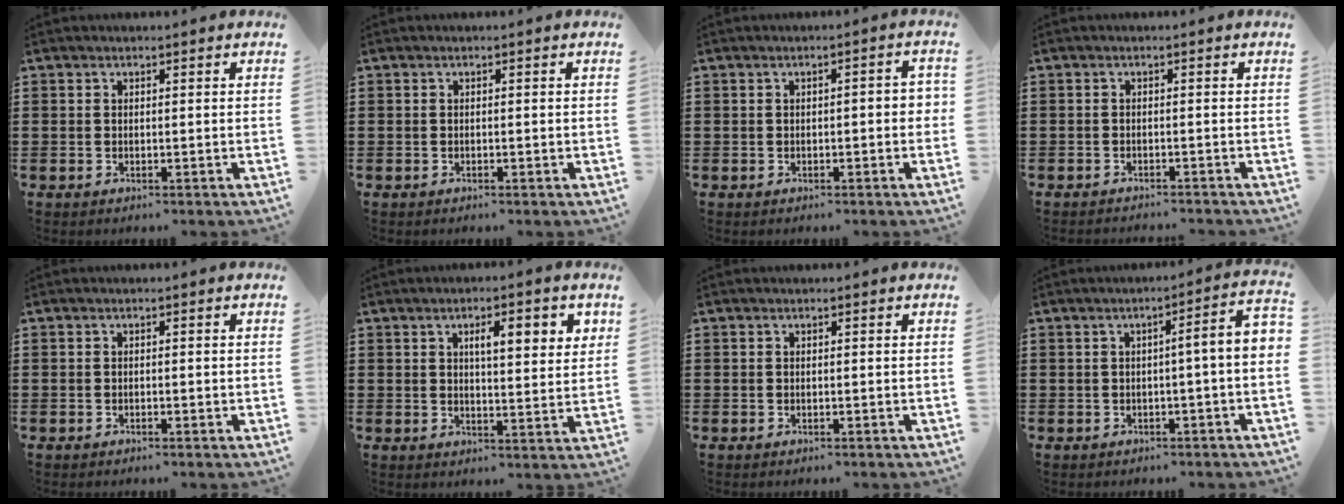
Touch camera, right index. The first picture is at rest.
{"total": 0.0}
{"total": 1.7, "force": [-0.5, 0.5, 1.5], "torque": [-0.027, -0.001, -0.011]}
{"total": 1.0, "force": [-1.0, -0.1, 0.1], "torque": [-0.004, 0.002, -0.020]}
{"total": 0.0}
{"total": 5.5, "force": [2.1, 1.6, 4.8], "torque": [-0.074, -0.002, 0.027]}
{"total": 0.0}
{"total": 4.1, "force": [-0.8, -0.1, 4.0], "torque": [-0.071, -0.004, -0.017]}